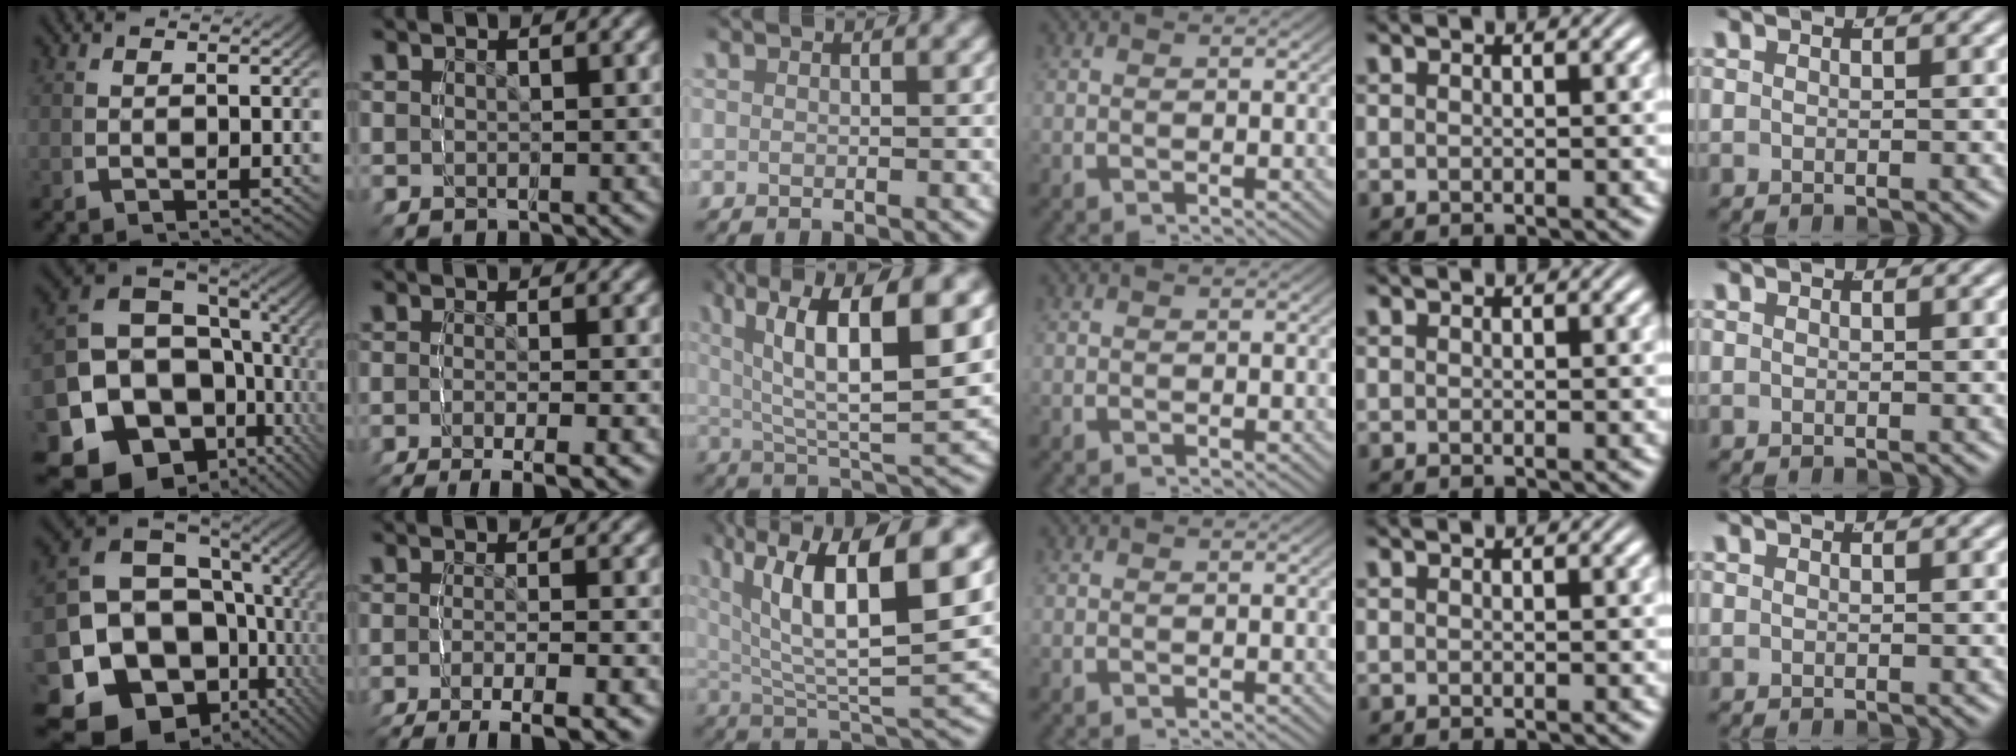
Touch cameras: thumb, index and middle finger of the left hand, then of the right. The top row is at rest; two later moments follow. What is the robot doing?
{"motion": "grasp_and_lifting", "object": "sponge"}